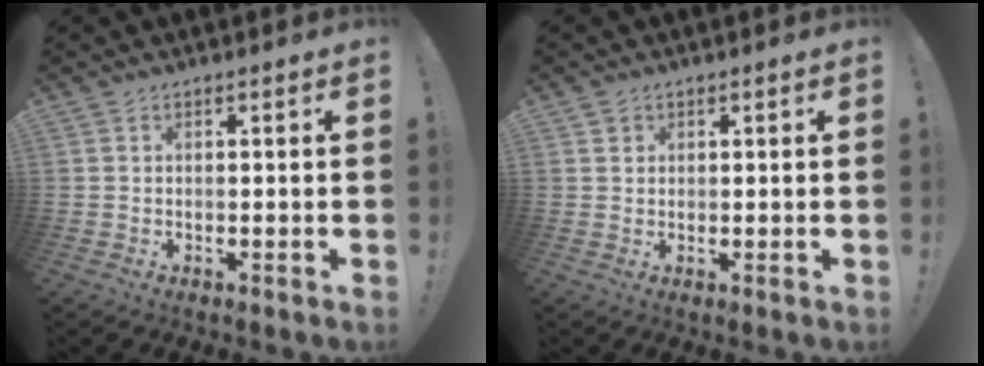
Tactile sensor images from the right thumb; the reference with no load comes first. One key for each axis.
{"total": 1.5, "fx": 0.8, "fy": 1.3, "fz": 0.1, "tx": 0.002, "ty": 0.000, "tz": 0.014}